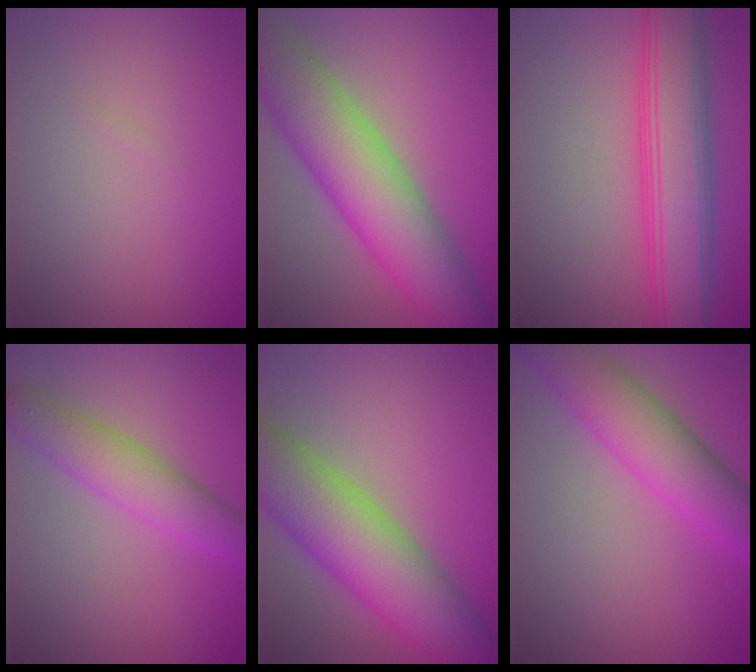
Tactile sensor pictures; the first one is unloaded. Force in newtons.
{"total": 9.6, "press": 9.6, "slide": 0.3}
{"total": 8.1, "press": 8.1, "slide": 0.1}
{"total": 4.1, "press": 4.1, "slide": 0.1}
{"total": 10.3, "press": 10.3, "slide": 0.7}
{"total": 5.9, "press": 5.9, "slide": 0.2}